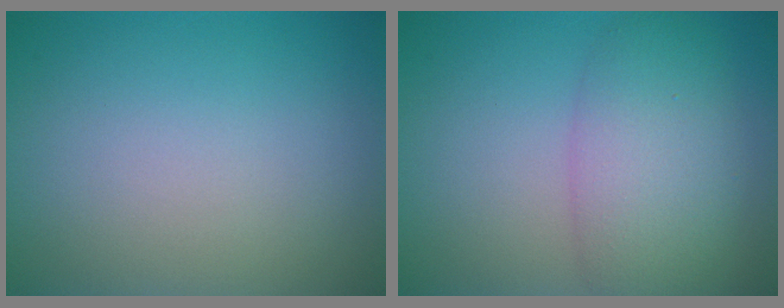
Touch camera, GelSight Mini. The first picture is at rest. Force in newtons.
{"total": 6.0, "press": 6.0, "slide": 0.2}